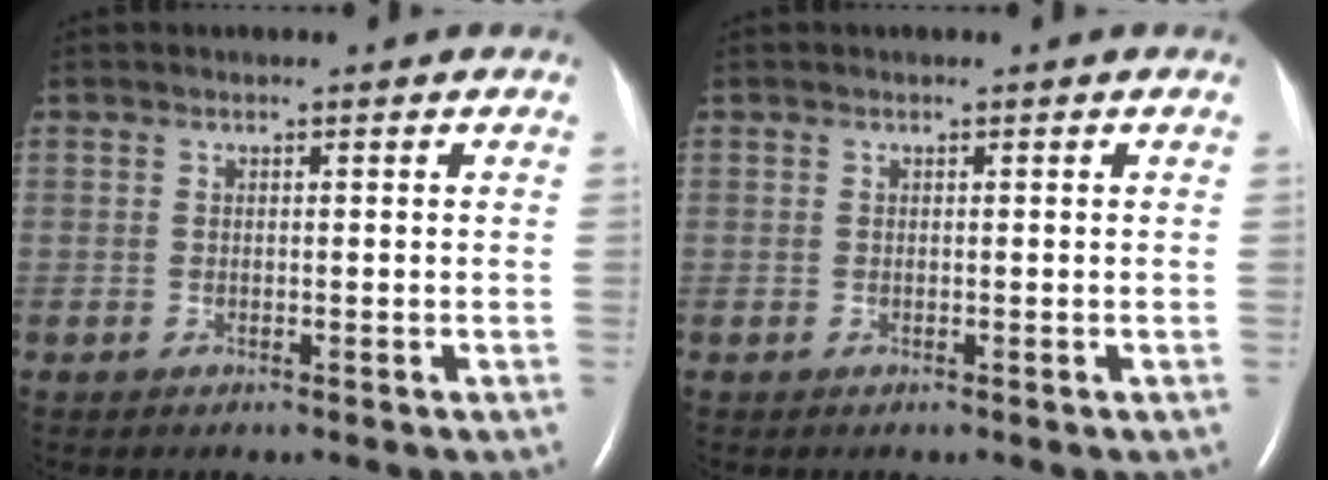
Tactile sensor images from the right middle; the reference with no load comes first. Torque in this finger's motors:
{"motor_torque": [0.06, -0.11, 0.00, 0.00]}